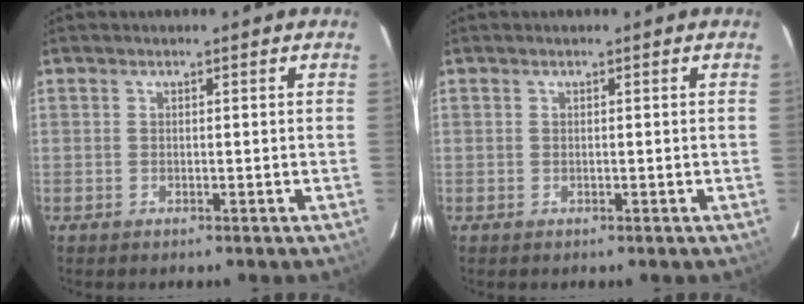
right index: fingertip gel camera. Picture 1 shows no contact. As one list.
[{"total": 0.0}]